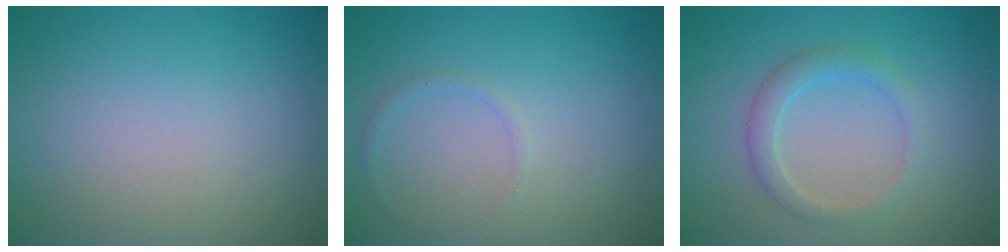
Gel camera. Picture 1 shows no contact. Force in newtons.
{"total": 0.6, "press": 0.6, "slide": 0.0}
{"total": 2.2, "press": 2.2, "slide": 0.0}